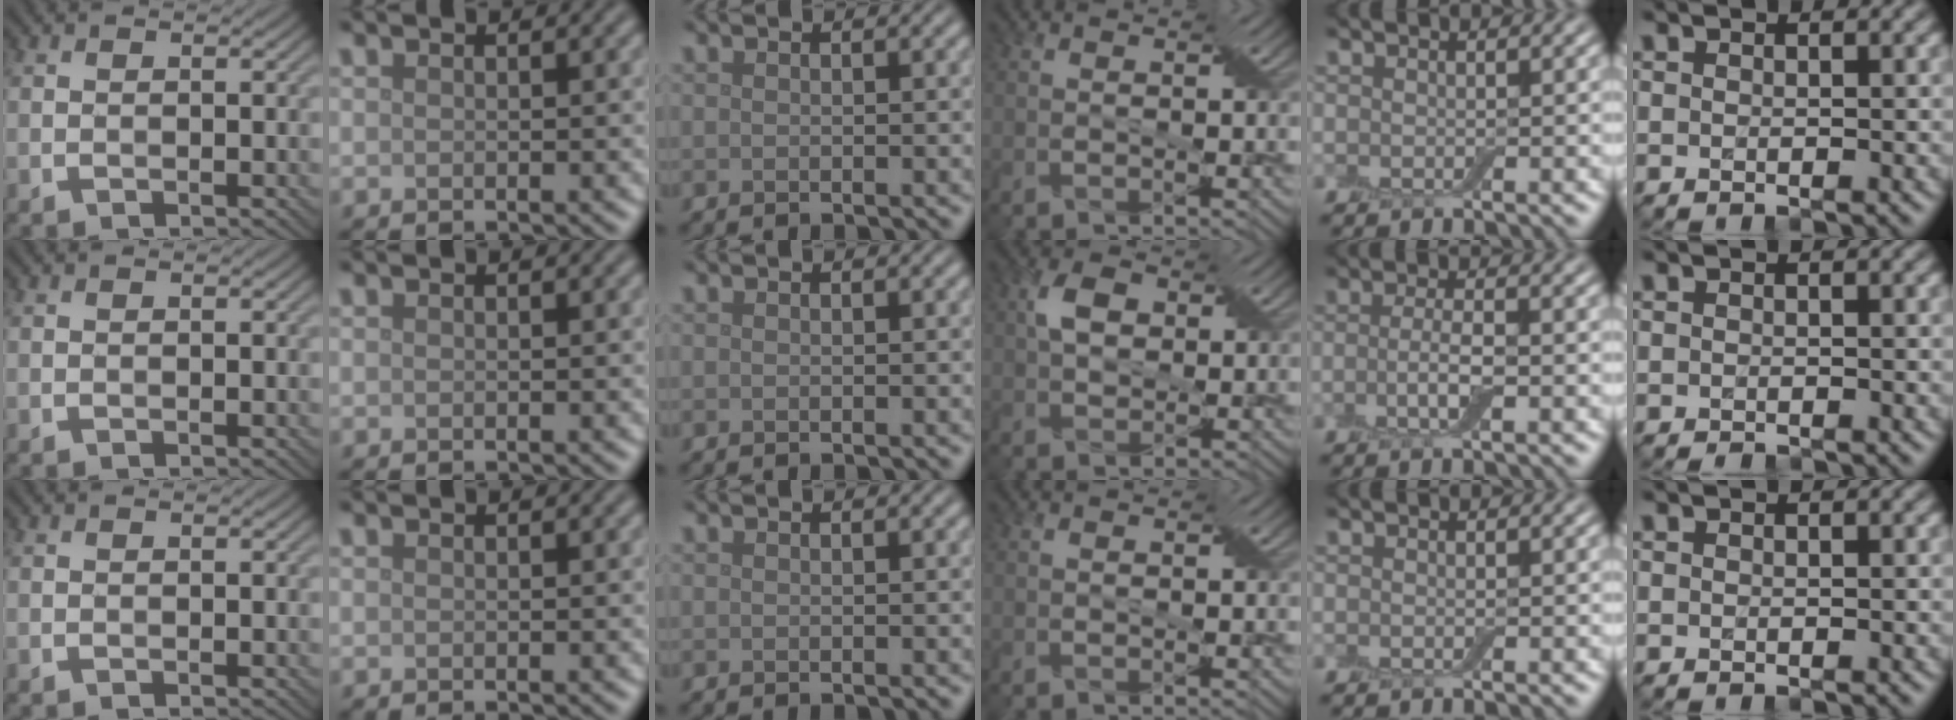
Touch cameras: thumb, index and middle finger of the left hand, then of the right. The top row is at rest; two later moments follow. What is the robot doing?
{"motion": "fold", "object": "apron"}